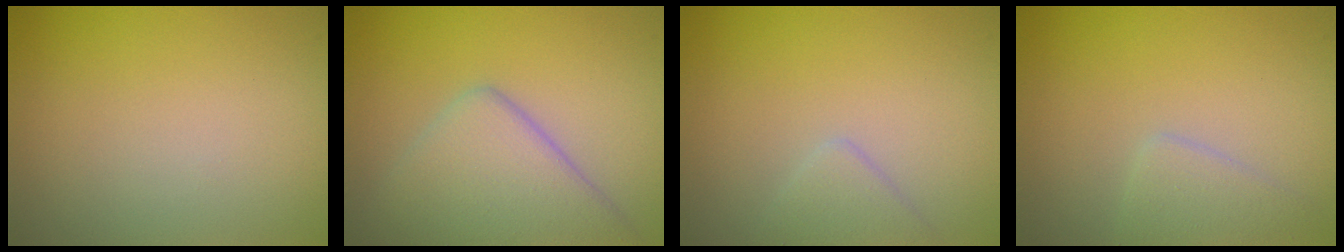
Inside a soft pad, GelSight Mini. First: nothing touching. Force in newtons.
{"total": 6.5, "press": 6.5, "slide": 0.1}
{"total": 1.7, "press": 1.6, "slide": 0.1}
{"total": 2.0, "press": 2.0, "slide": 0.1}